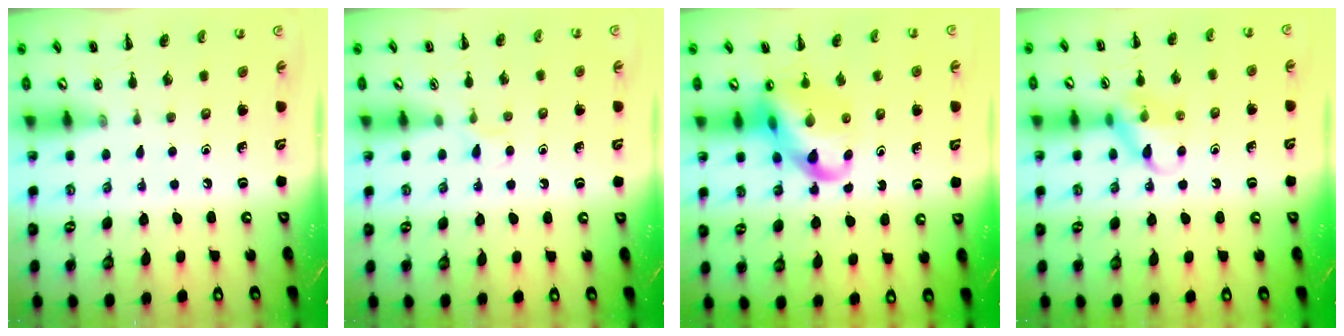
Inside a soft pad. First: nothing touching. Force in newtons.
{"total": 3.6, "press": 3.4, "slide": 1.1}
{"total": 12.5, "press": 12.0, "slide": 3.3}
{"total": 11.4, "press": 11.3, "slide": 1.6}